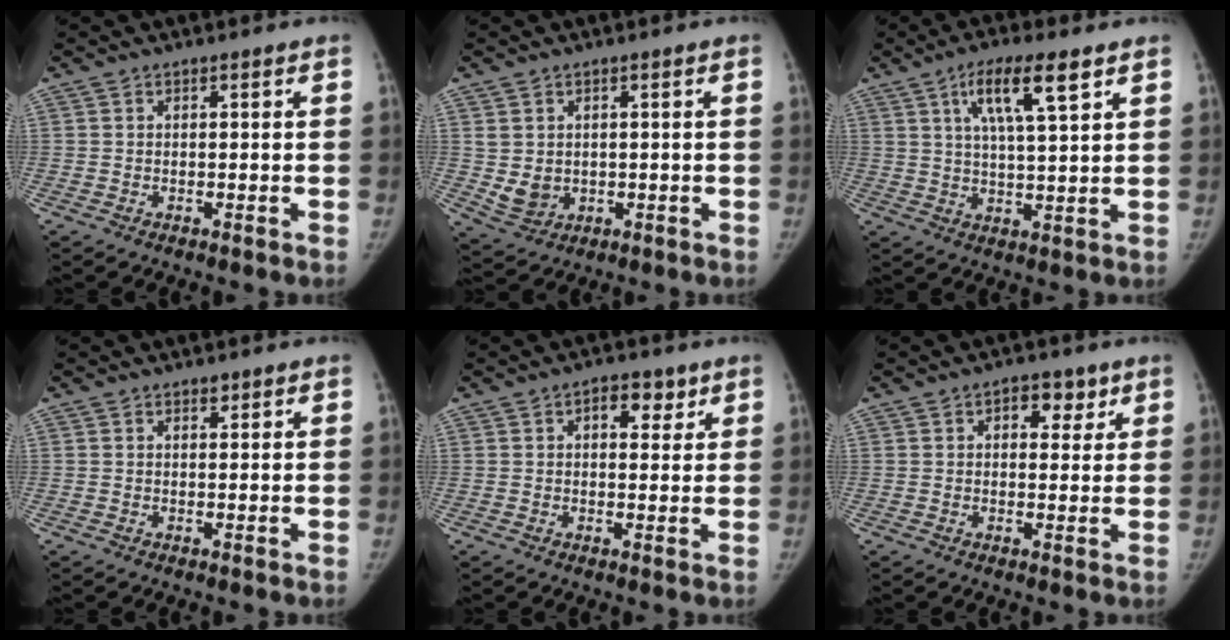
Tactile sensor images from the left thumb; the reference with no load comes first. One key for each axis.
{"total": 4.6, "fx": 0.3, "fy": 4.0, "fz": 2.4, "tx": -0.032, "ty": -0.006, "tz": 0.022}
{"total": 9.9, "fx": 5.0, "fy": 2.0, "fz": 8.3, "tx": -0.146, "ty": -0.015, "tz": 0.090}
{"total": 0.8, "fx": 0.6, "fy": 0.5, "fz": 0.3, "tx": 0.002, "ty": -0.004, "tz": 0.008}
{"total": 4.9, "fx": 2.3, "fy": 2.9, "fz": 3.2, "tx": -0.018, "ty": -0.005, "tz": 0.028}
{"total": 5.0, "fx": 2.4, "fy": 3.2, "fz": 3.0, "tx": -0.009, "ty": -0.005, "tz": 0.027}